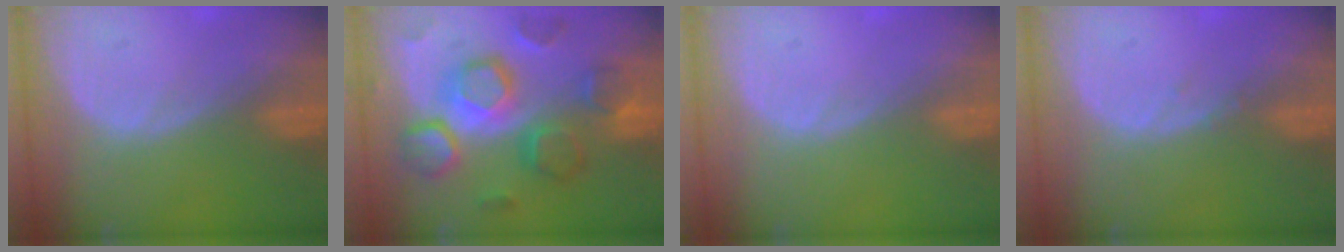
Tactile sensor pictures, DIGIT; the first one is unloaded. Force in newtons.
{"total": 11.5, "press": 11.4, "slide": 1.0}
{"total": 0.0}
{"total": 0.6, "press": 0.6, "slide": 0.3}